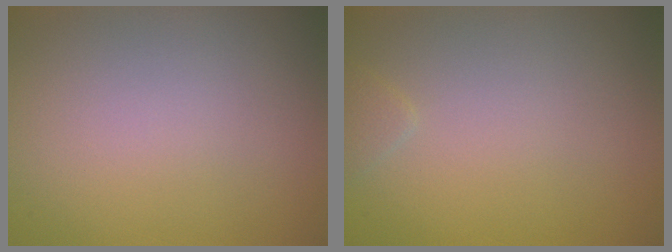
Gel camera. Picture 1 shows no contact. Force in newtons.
{"total": 0.7, "press": 0.7, "slide": 0.1}